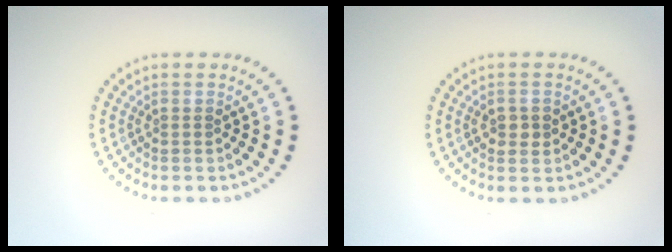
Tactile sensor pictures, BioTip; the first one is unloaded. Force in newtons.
{"total": 1.6, "press": 1.6, "slide": 0.2}